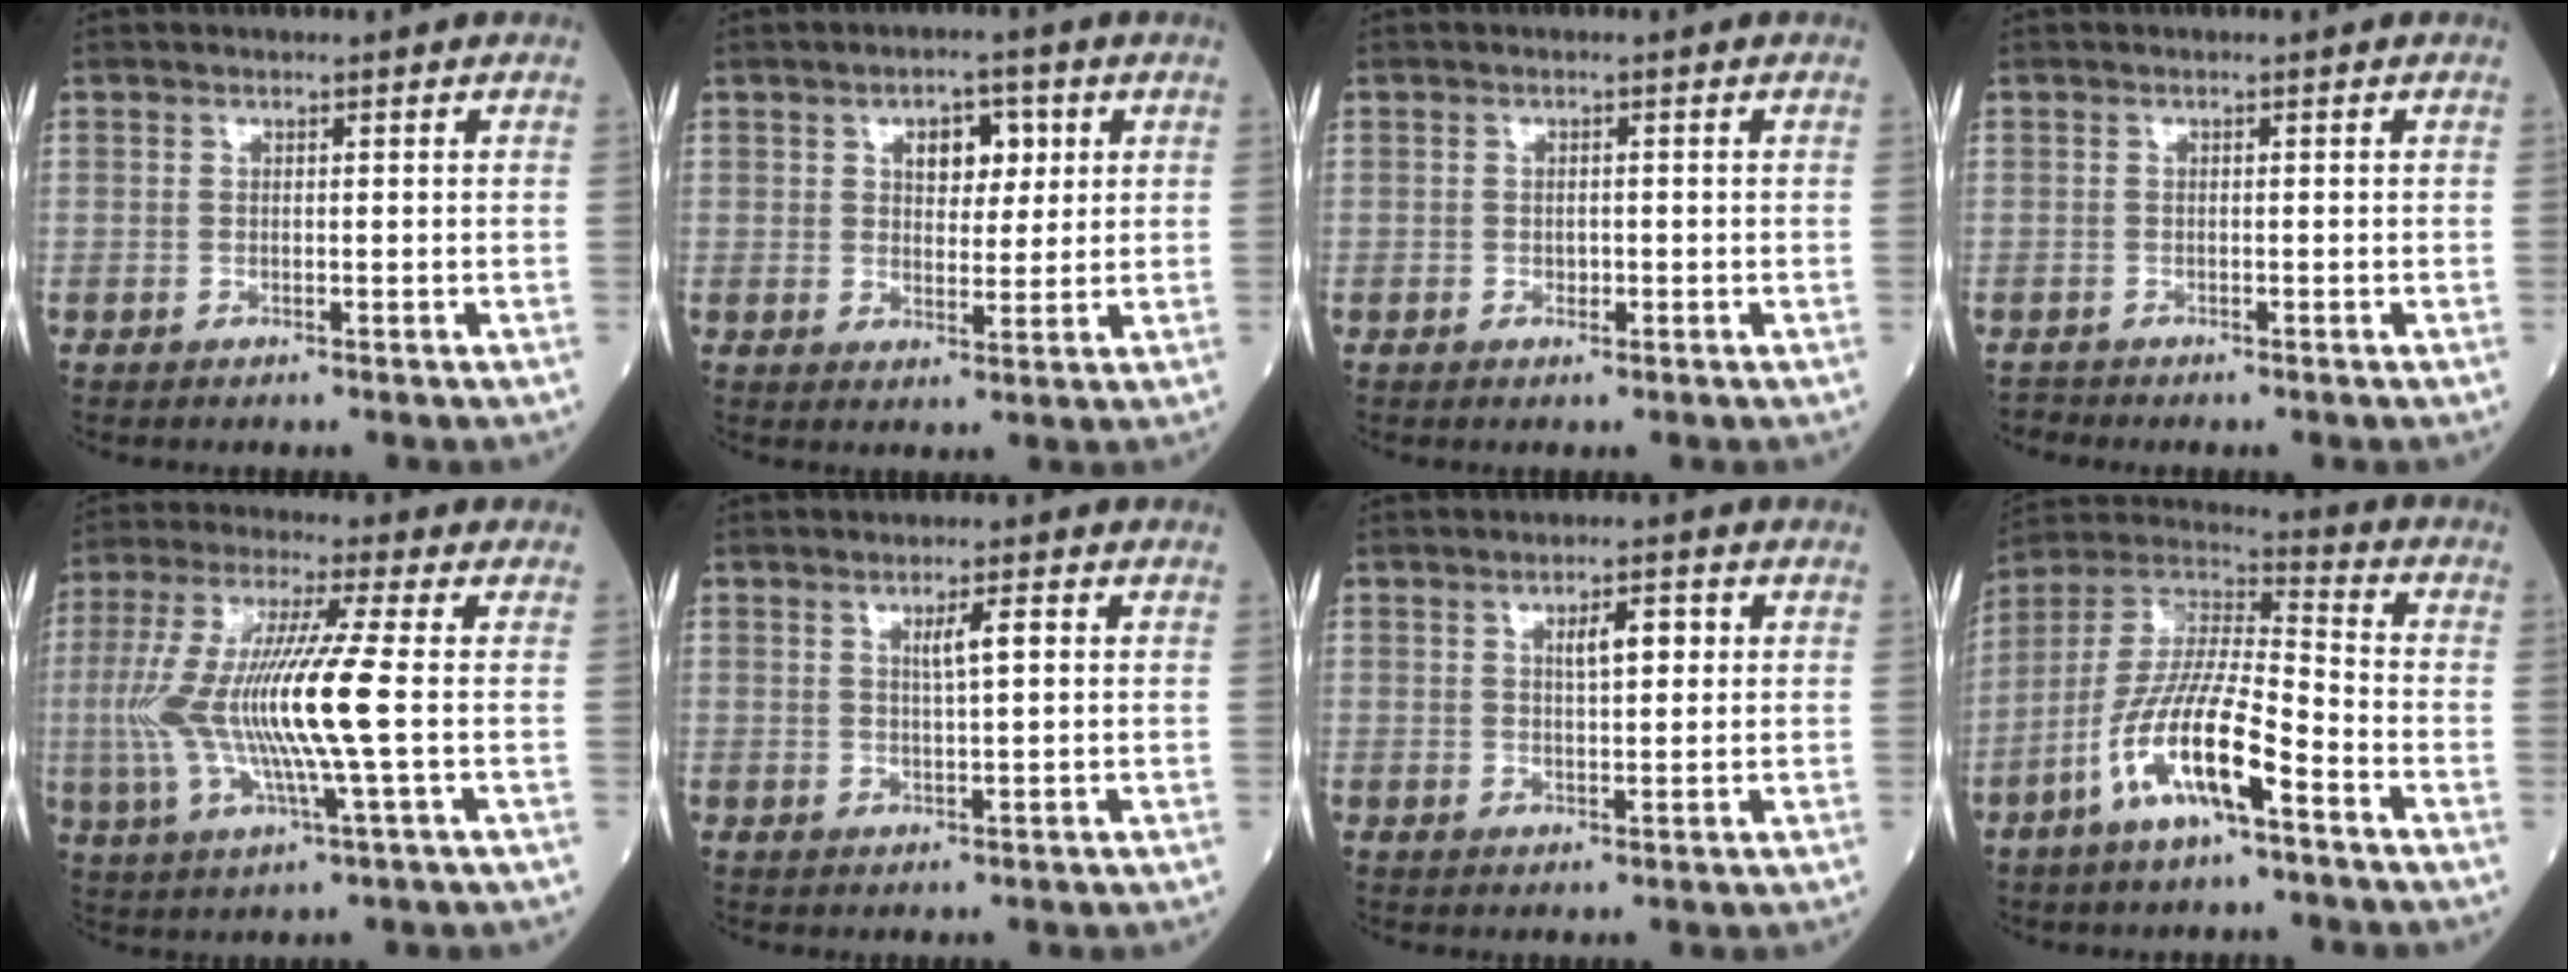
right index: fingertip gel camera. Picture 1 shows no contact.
{"total": 5.3, "force": [2.0, 3.0, 3.9], "torque": [-0.057, 0.010, 0.032]}
{"total": 1.0, "force": [-0.4, 0.6, 0.6], "torque": [-0.008, 0.001, -0.005]}
{"total": 0.9, "force": [-0.8, 0.0, -0.4], "torque": [0.001, -0.006, -0.017]}
{"total": 14.2, "force": [-0.8, 0.6, 14.2], "torque": [-0.297, 0.003, -0.022]}
{"total": 3.1, "force": [0.9, 0.2, 3.0], "torque": [-0.054, 0.001, 0.017]}
{"total": 4.1, "force": [1.2, 1.2, 3.7], "torque": [-0.064, 0.008, 0.022]}
{"total": 13.8, "force": [-6.6, 2.4, 11.9], "torque": [-0.236, -0.002, -0.128]}